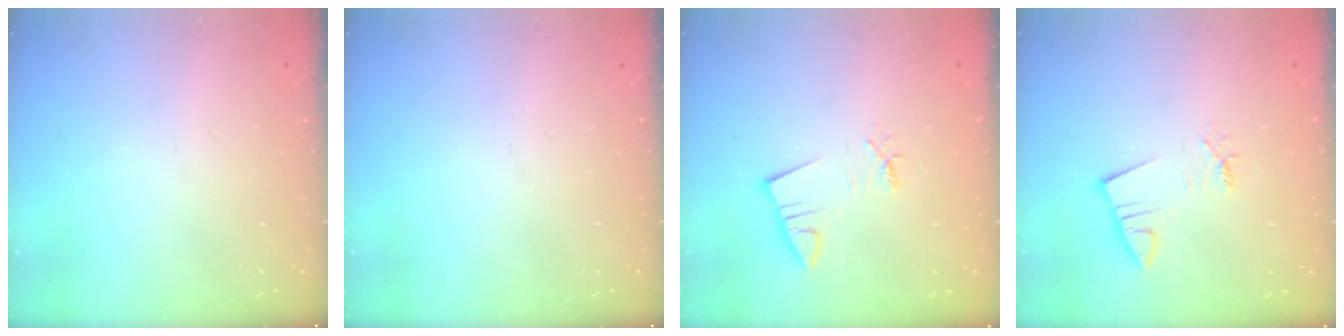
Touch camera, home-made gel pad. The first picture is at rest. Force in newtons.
{"total": 0.0}
{"total": 2.2, "press": 2.1, "slide": 0.2}
{"total": 2.2, "press": 2.1, "slide": 0.2}